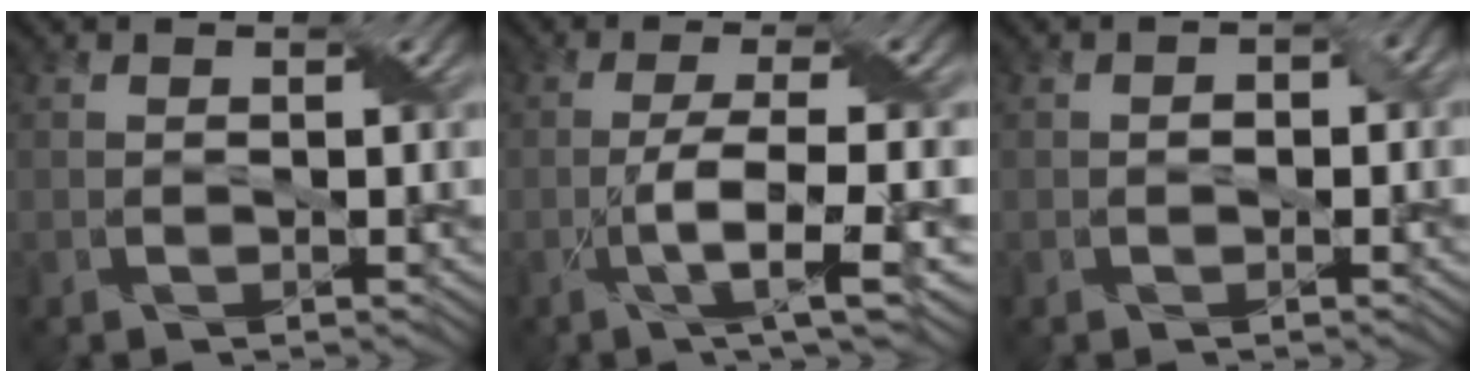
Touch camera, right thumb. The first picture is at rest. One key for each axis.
{"total": 7.4, "fx": -2.1, "fy": 1.1, "fz": 7.0, "tx": -0.127, "ty": 0.009, "tz": -0.041}
{"total": 1.9, "fx": -0.2, "fy": 1.1, "fz": 1.5, "tx": -0.024, "ty": -0.001, "tz": -0.004}